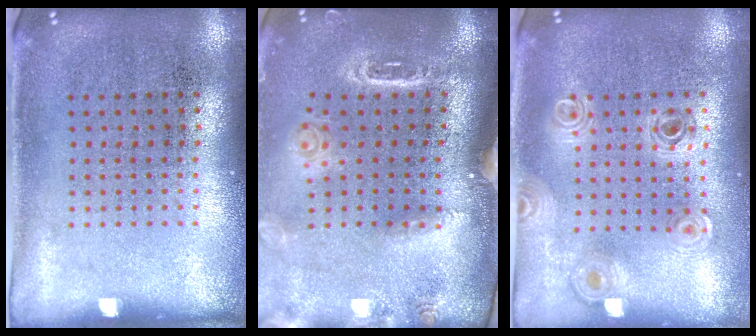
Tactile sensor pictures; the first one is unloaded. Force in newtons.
{"total": 1.8, "press": 1.7, "slide": 0.6}
{"total": 0.8, "press": 0.8, "slide": 0.2}